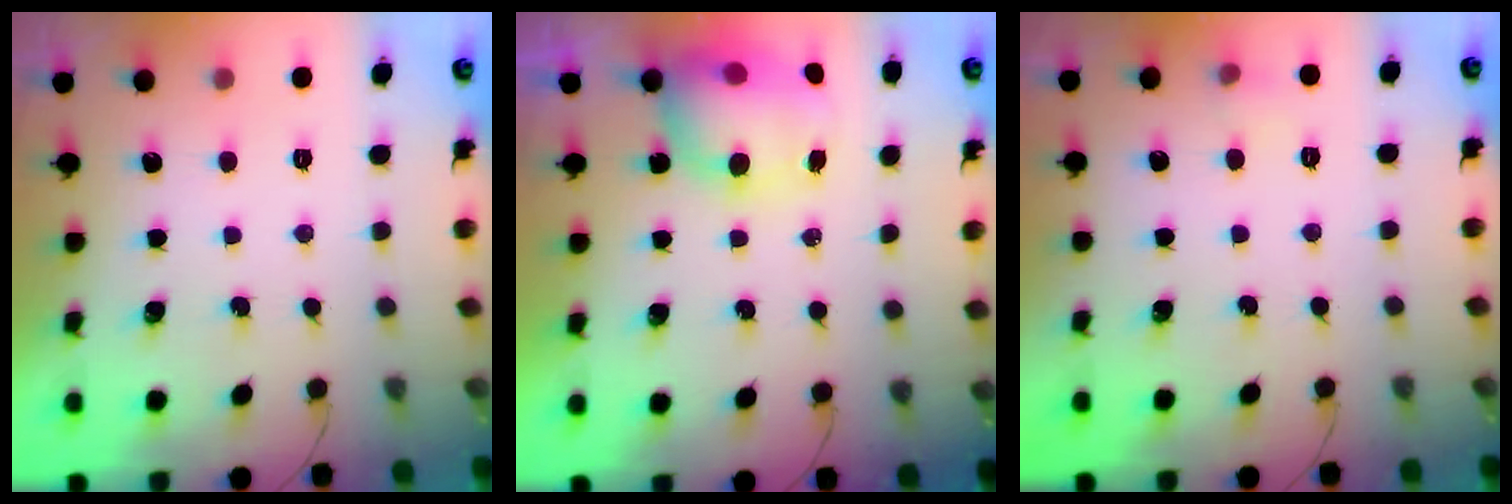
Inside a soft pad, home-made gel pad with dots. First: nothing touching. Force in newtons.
{"total": 8.8, "press": 8.4, "slide": 2.7}
{"total": 4.2, "press": 4.0, "slide": 1.3}